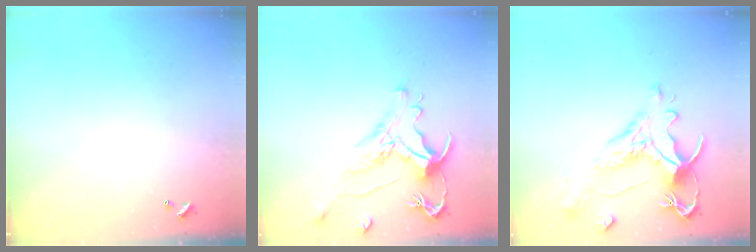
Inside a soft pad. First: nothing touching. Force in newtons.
{"total": 1.4, "press": 0.2, "slide": 1.4}
{"total": 1.6, "press": 0.7, "slide": 1.4}